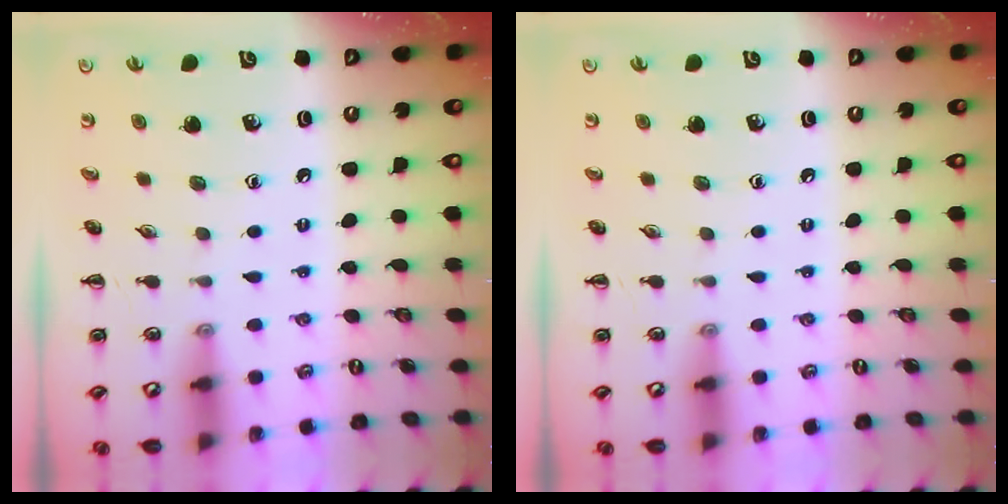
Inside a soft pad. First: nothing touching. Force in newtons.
{"total": 0.0}